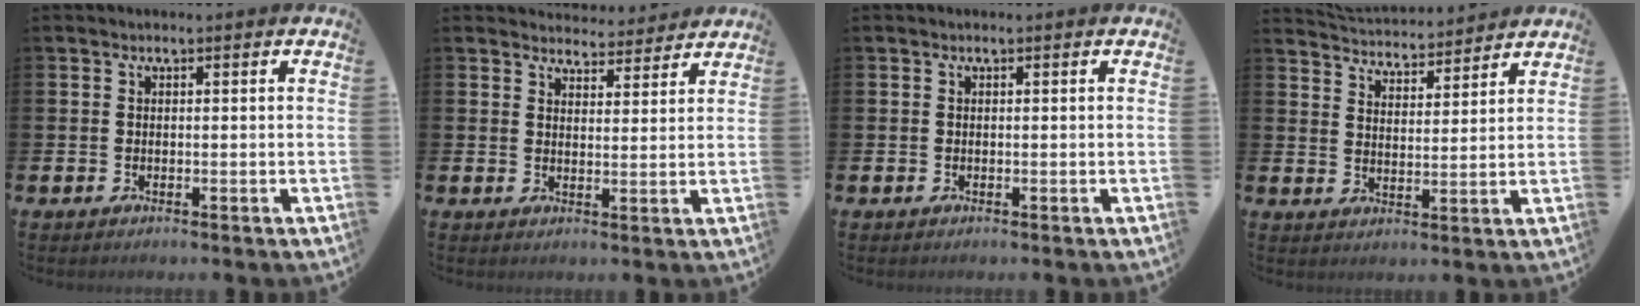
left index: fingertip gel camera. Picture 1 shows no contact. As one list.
[{"total": 3.8, "force": [3.7, 0.8, -0.2], "torque": [0.004, -0.027, 0.065]}, {"total": 0.0}, {"total": 4.4, "force": [4.4, 0.5, -0.4], "torque": [-0.014, -0.033, 0.077]}]